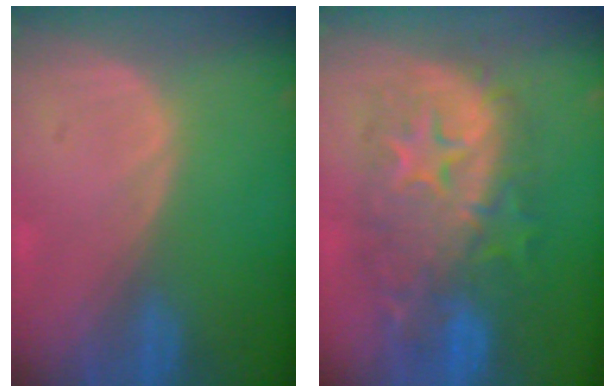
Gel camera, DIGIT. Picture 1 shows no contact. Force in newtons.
{"total": 12.0, "press": 11.9, "slide": 1.2}